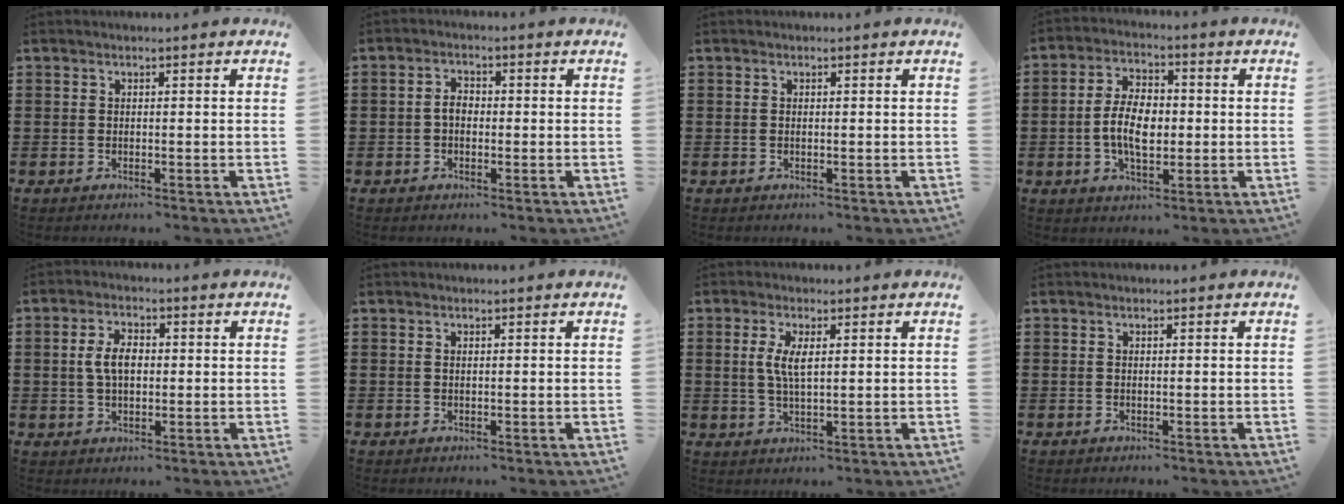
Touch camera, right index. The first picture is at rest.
{"total": 2.3, "force": [-0.5, 1.4, 1.7], "torque": [-0.041, 0.000, -0.012]}
{"total": 0.0}
{"total": 7.2, "force": [-0.8, 4.1, 5.9], "torque": [-0.121, 0.002, -0.022]}
{"total": 4.8, "force": [0.3, 2.6, 4.0], "torque": [-0.089, 0.007, 0.001]}
{"total": 0.0}
{"total": 4.0, "force": [0.9, 1.1, 3.7], "torque": [-0.075, 0.005, 0.013]}
{"total": 0.0}